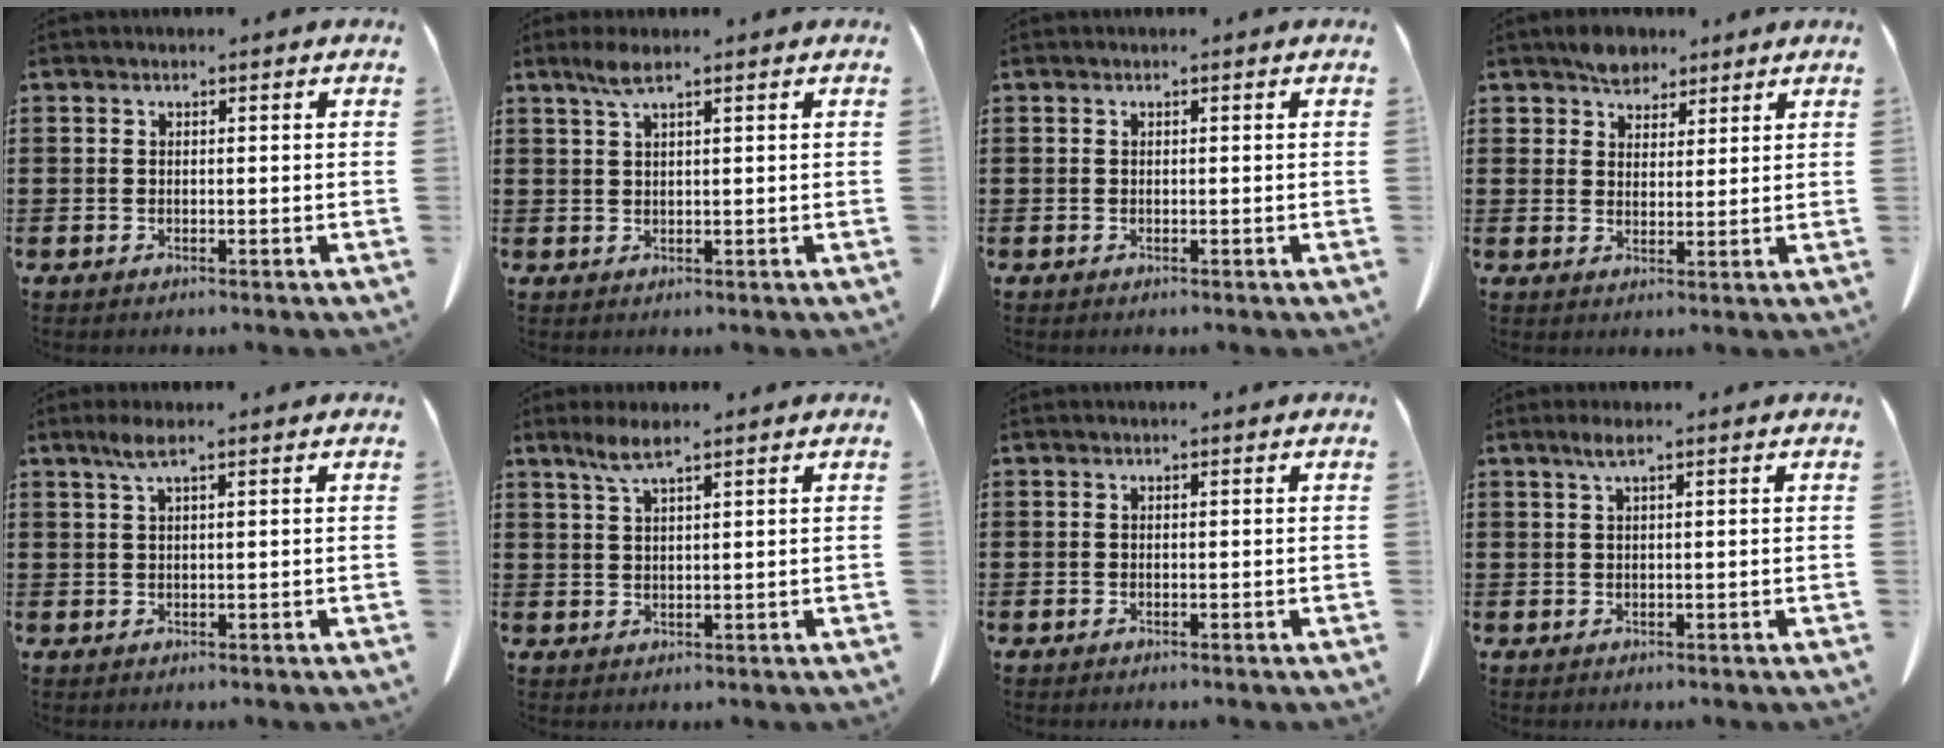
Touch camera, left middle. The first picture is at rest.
{"total": 2.8, "force": [1.8, 0.4, 2.2], "torque": [-0.048, 0.003, 0.031]}
{"total": 0.0}
{"total": 4.6, "force": [3.9, 2.3, 0.7], "torque": [-0.027, 0.004, 0.076]}
{"total": 2.7, "force": [1.5, 0.3, 2.2], "torque": [-0.048, 0.003, 0.026]}
{"total": 3.6, "force": [2.4, 0.4, 2.6], "torque": [-0.059, 0.003, 0.042]}
{"total": 0.0}
{"total": 1.9, "force": [0.9, 0.1, 1.7], "torque": [-0.035, 0.001, 0.016]}